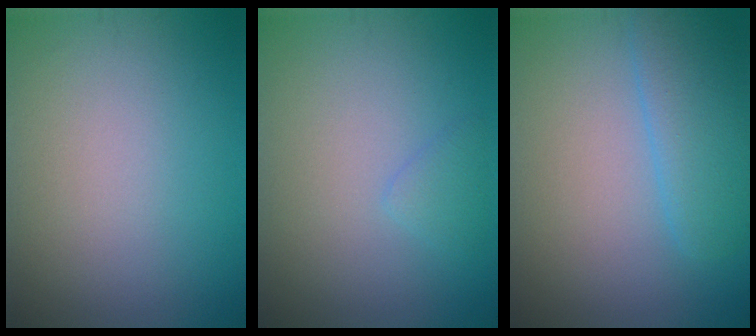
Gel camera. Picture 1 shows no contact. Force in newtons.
{"total": 1.2, "press": 1.1, "slide": 0.1}
{"total": 2.7, "press": 2.7, "slide": 0.0}